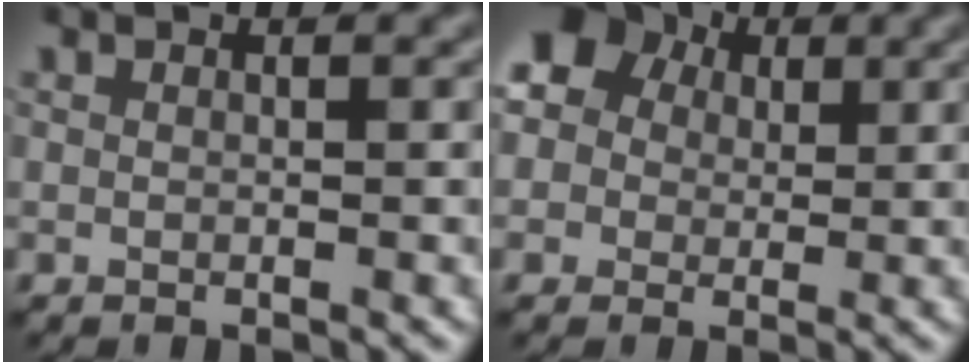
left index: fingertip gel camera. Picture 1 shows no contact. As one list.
[{"total": 9.5, "force": [3.6, 7.7, 4.1], "torque": [-0.099, 0.032, 0.041]}]